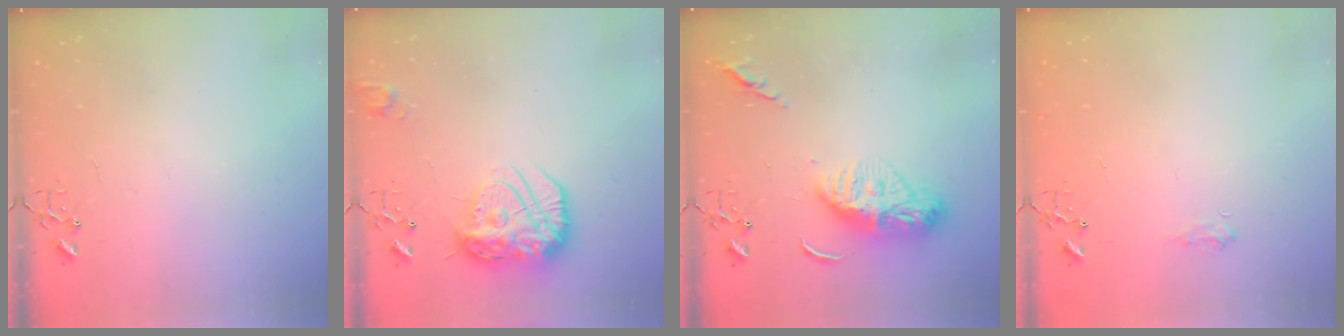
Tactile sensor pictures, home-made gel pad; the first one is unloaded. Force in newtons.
{"total": 19.1, "press": 19.1, "slide": 1.1}
{"total": 13.3, "press": 13.2, "slide": 1.3}
{"total": 6.0, "press": 5.9, "slide": 0.7}